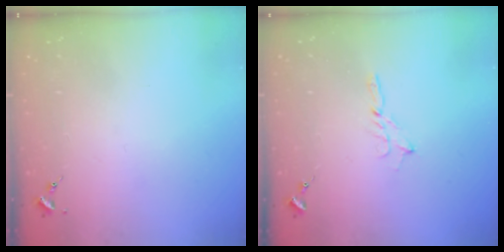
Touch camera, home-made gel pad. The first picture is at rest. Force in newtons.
{"total": 2.3, "press": 2.3, "slide": 0.2}